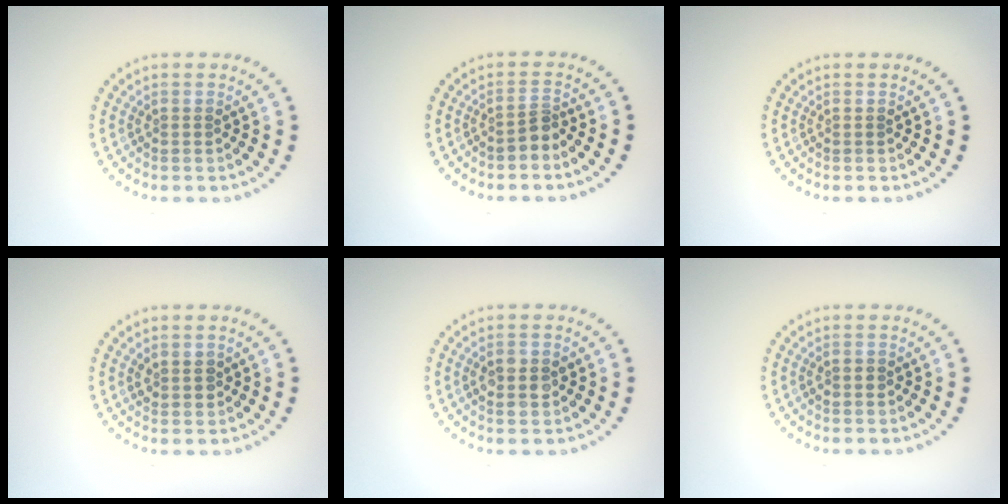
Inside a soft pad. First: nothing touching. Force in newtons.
{"total": 1.6, "press": 1.2, "slide": 1.2}
{"total": 0.0}
{"total": 1.7, "press": 1.6, "slide": 0.6}
{"total": 2.7, "press": 2.7, "slide": 0.1}
{"total": 1.3, "press": 1.3, "slide": 0.1}